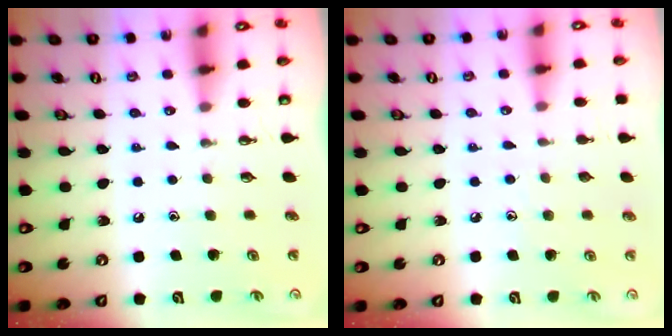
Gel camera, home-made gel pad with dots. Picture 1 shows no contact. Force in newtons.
{"total": 3.1, "press": 3.1, "slide": 0.3}